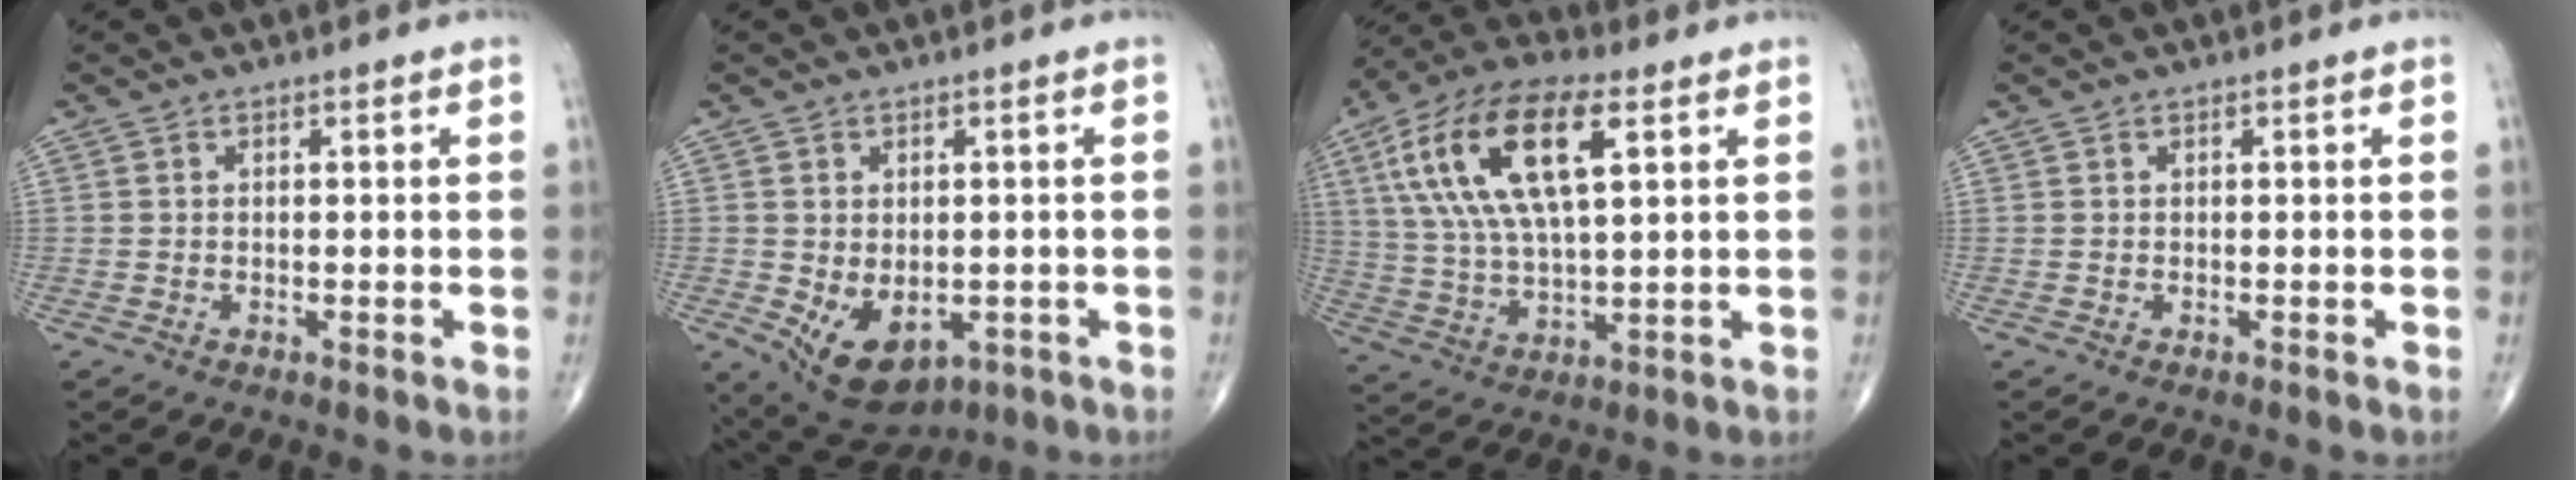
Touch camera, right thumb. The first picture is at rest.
{"total": 9.8, "force": [-2.7, 6.4, 7.0], "torque": [-0.093, -0.007, -0.020]}
{"total": 19.5, "force": [6.6, 7.7, 16.6], "torque": [-0.327, 0.005, 0.118]}
{"total": 0.0}